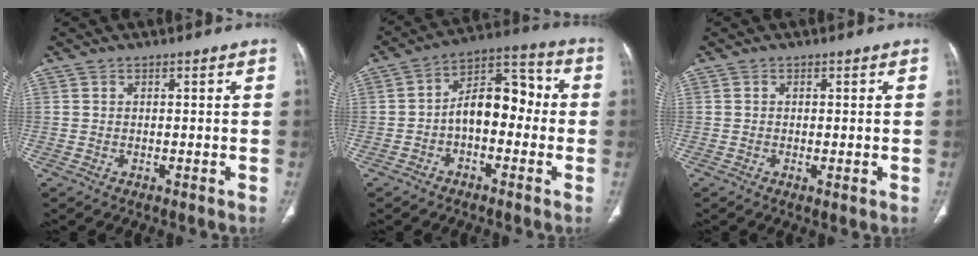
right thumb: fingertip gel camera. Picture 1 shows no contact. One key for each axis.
{"total": 11.0, "fx": -1.5, "fy": 6.7, "fz": 8.6, "tx": -0.104, "ty": 0.046, "tz": -0.039}
{"total": 1.0, "fx": -0.3, "fy": 0.3, "fz": 1.0, "tx": -0.021, "ty": -0.005, "tz": -0.005}